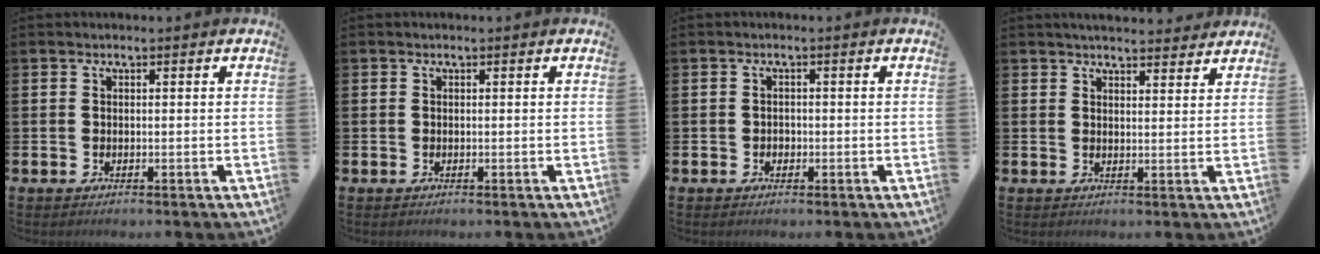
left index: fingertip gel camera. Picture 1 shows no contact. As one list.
[{"total": 0.0}, {"total": 0.9, "force": [-0.3, 0.9, 0.2], "torque": [-0.001, 0.003, -0.008]}, {"total": 3.7, "force": [3.7, 0.5, 0.3], "torque": [-0.001, -0.020, 0.065]}]